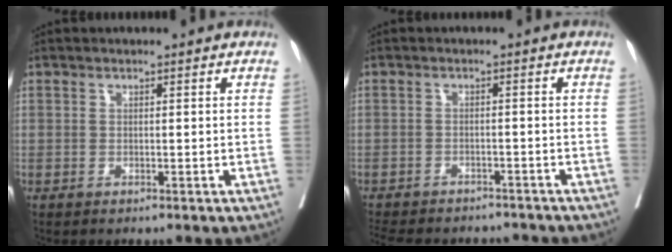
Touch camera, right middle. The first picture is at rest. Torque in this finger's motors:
{"motor_torque": [1.03, -1.10, 0.29, 0.08]}